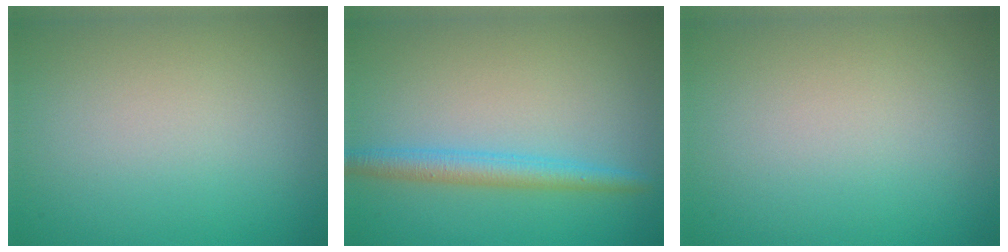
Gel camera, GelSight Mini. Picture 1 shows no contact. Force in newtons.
{"total": 2.7, "press": 2.7, "slide": 0.1}
{"total": 0.0}